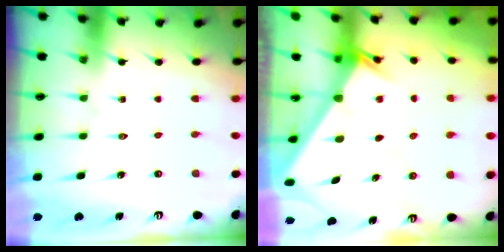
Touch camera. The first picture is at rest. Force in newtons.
{"total": 2.0, "press": 2.0, "slide": 0.1}